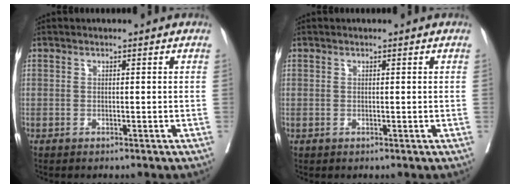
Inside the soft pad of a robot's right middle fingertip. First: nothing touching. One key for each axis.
{"total": 0.0}